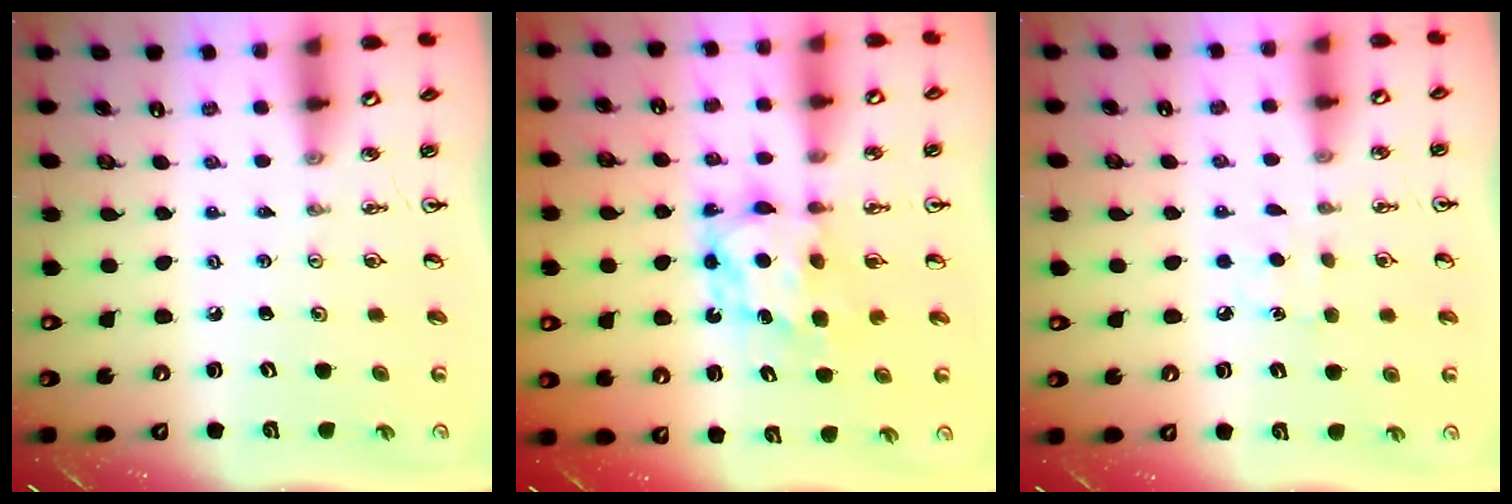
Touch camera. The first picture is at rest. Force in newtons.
{"total": 6.6, "press": 6.6, "slide": 0.6}
{"total": 5.6, "press": 5.5, "slide": 0.6}